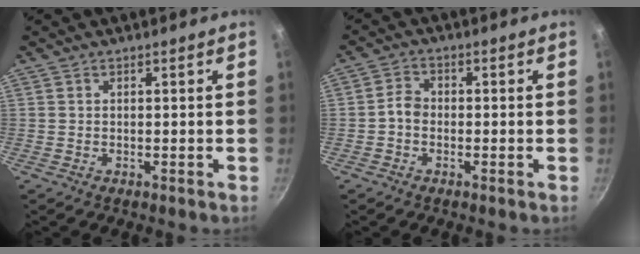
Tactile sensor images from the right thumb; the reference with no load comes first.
{"total": 3.0, "force": [-0.9, 2.3, 1.7], "torque": [-0.025, 0.020, -0.025]}